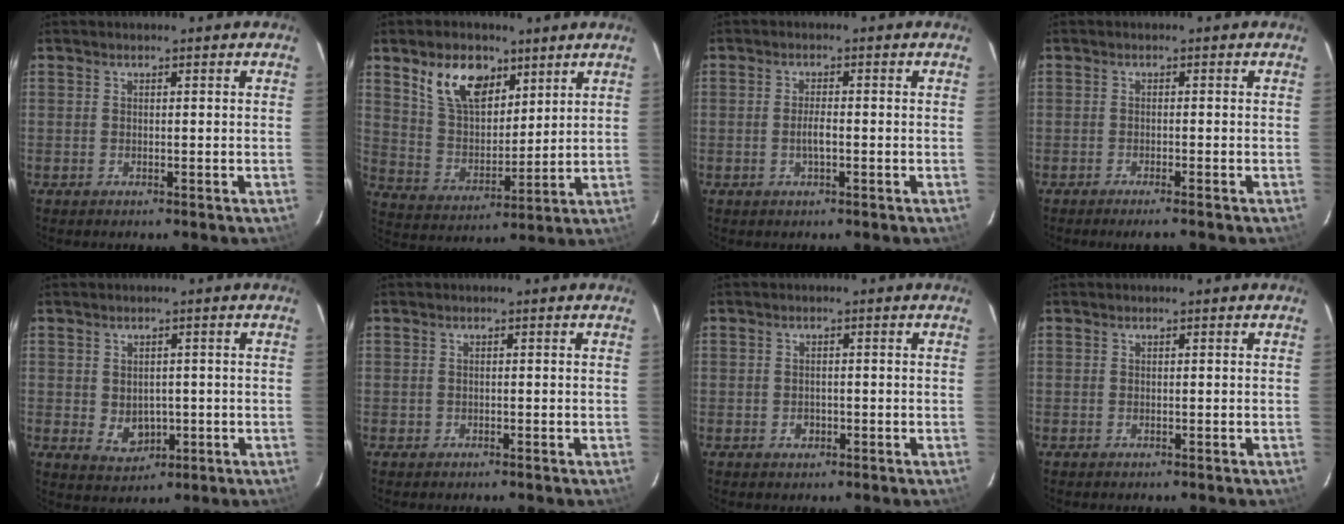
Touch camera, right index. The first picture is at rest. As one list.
[{"total": 12.4, "force": [7.1, 7.2, 7.2], "torque": [-0.135, 0.020, 0.141]}, {"total": 2.4, "force": [-0.7, 0.7, 2.2], "torque": [-0.042, 0.002, -0.012]}, {"total": 2.2, "force": [-1.8, -0.3, 1.1], "torque": [-0.027, -0.004, -0.032]}, {"total": 4.7, "force": [-0.5, 3.8, 2.6], "torque": [-0.047, -0.003, 0.006]}, {"total": 0.7, "force": [-0.3, 0.6, -0.1], "torque": [0.001, 0.003, -0.004]}, {"total": 1.8, "force": [-0.6, 1.6, 0.5], "torque": [-0.009, 0.003, -0.005]}, {"total": 0.0}]